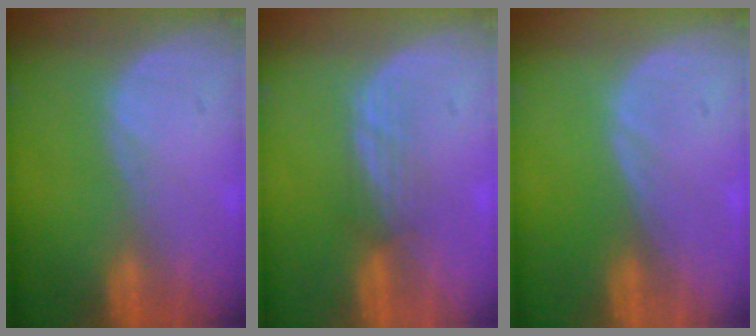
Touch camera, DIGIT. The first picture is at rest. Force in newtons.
{"total": 2.5, "press": 2.3, "slide": 0.9}
{"total": 0.0}